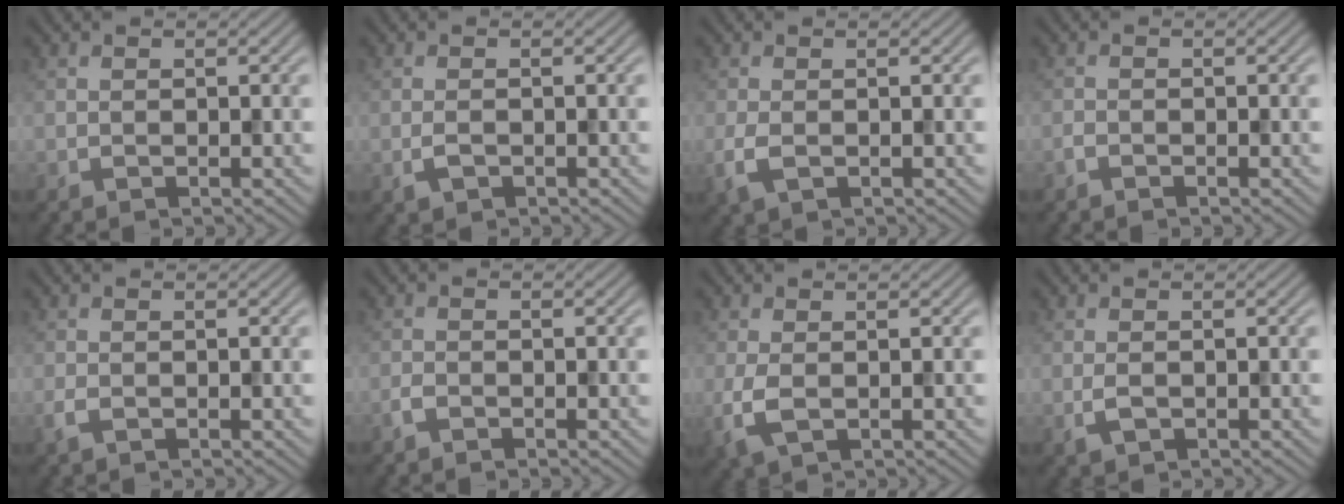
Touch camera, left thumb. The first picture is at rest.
{"total": 1.4, "force": [-0.6, 0.7, 1.0], "torque": [-0.023, -0.001, -0.013]}
{"total": 2.4, "force": [-0.6, 1.2, 2.0], "torque": [-0.057, -0.008, -0.014]}
{"total": 0.7, "force": [-0.6, 0.3, 0.3], "torque": [-0.006, 0.001, -0.014]}
{"total": 1.2, "force": [-0.5, 0.5, 1.0], "torque": [-0.026, -0.003, -0.012]}
{"total": 1.2, "force": [-0.9, 0.6, 0.7], "torque": [-0.014, 0.001, -0.022]}
{"total": 3.3, "force": [-0.5, 1.7, 2.8], "torque": [-0.081, -0.008, -0.011]}
{"total": 1.6, "force": [-0.4, 0.7, 1.3], "torque": [-0.033, -0.003, -0.009]}